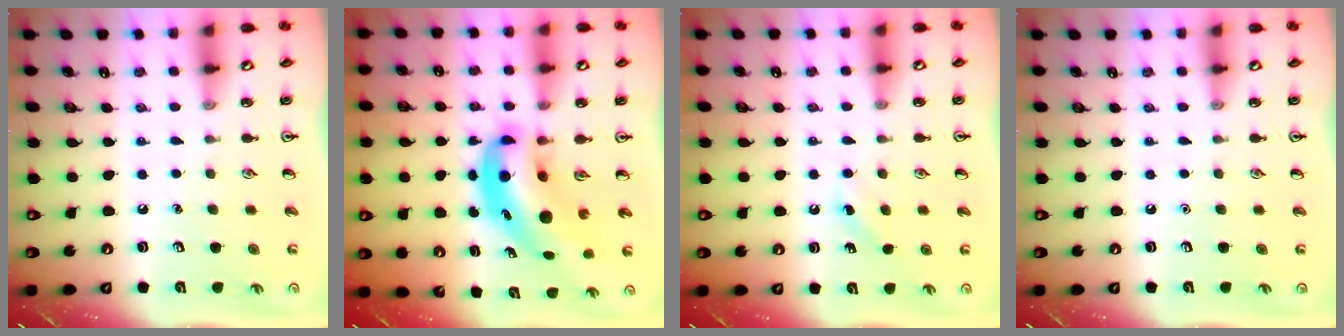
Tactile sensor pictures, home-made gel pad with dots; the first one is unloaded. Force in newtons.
{"total": 10.3, "press": 9.9, "slide": 2.9}
{"total": 2.8, "press": 2.6, "slide": 0.9}
{"total": 0.0}